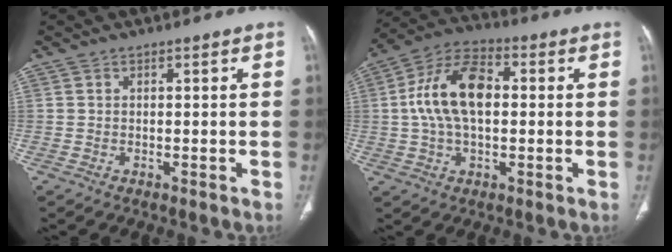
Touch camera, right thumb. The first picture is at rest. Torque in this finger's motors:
{"motor_torque": [0.11, 0.07, 1.52, -0.10, 0.17]}